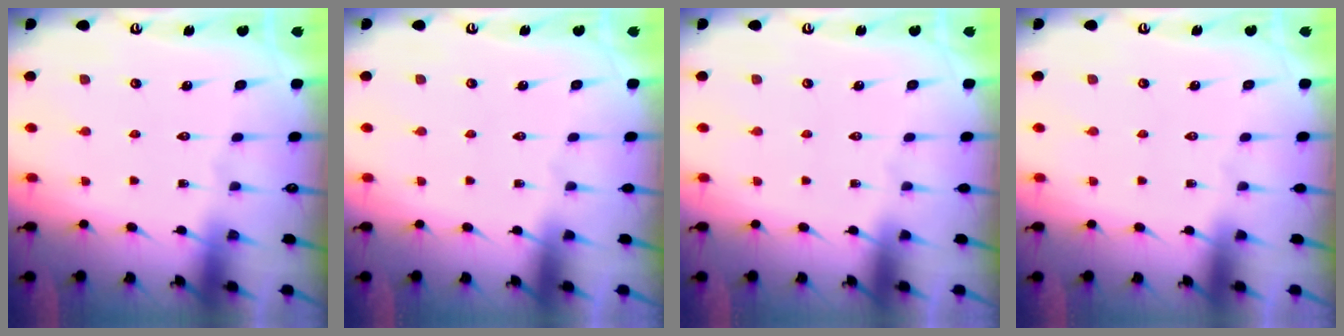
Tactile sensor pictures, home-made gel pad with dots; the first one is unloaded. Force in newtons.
{"total": 0.0}
{"total": 0.0}
{"total": 0.0}